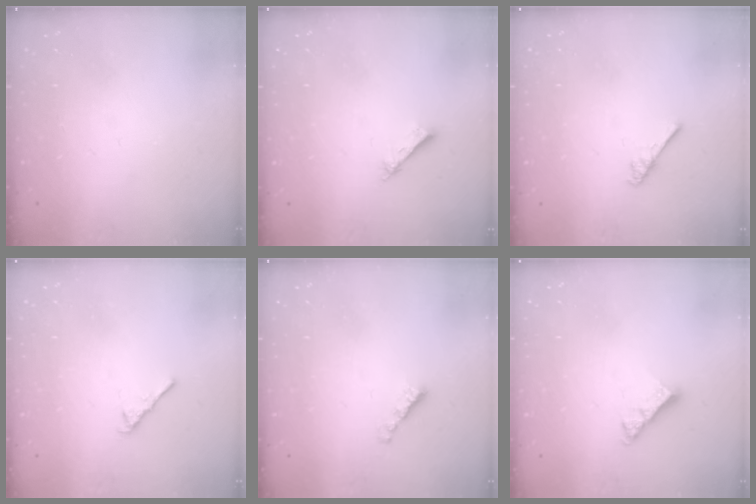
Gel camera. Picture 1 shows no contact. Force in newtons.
{"total": 1.5, "press": 1.5, "slide": 0.2}
{"total": 2.9, "press": 2.9, "slide": 0.4}
{"total": 3.9, "press": 3.8, "slide": 0.8}
{"total": 2.4, "press": 2.4, "slide": 0.4}
{"total": 6.0, "press": 6.0, "slide": 0.7}